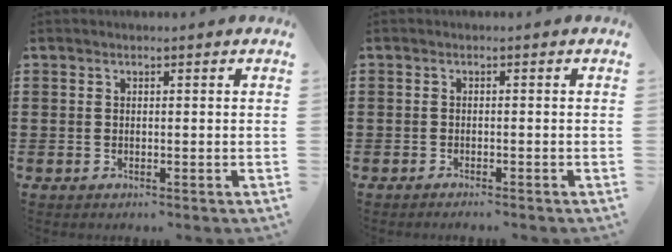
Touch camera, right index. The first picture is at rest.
{"total": 0.9, "force": [-0.9, -0.2, 0.1], "torque": [-0.004, -0.002, -0.019]}